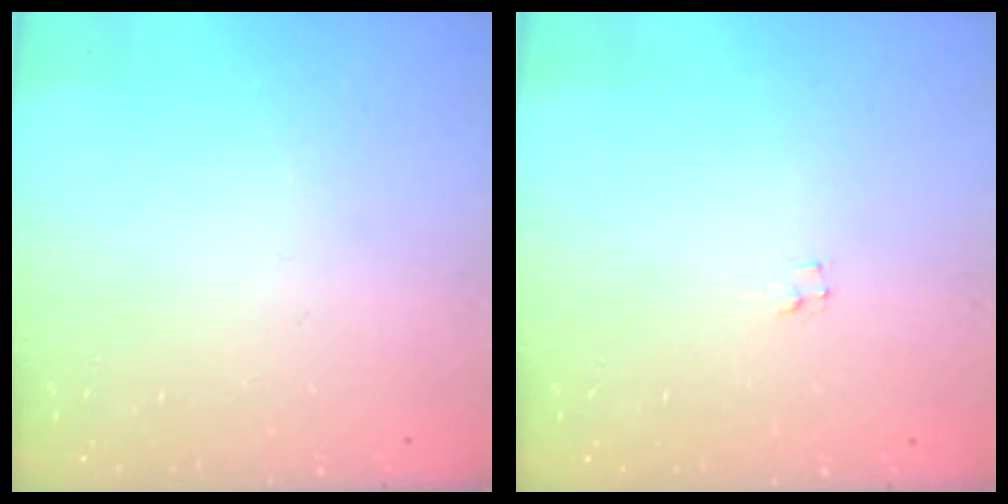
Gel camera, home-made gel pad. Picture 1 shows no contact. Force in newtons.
{"total": 2.0, "press": 2.0, "slide": 0.2}